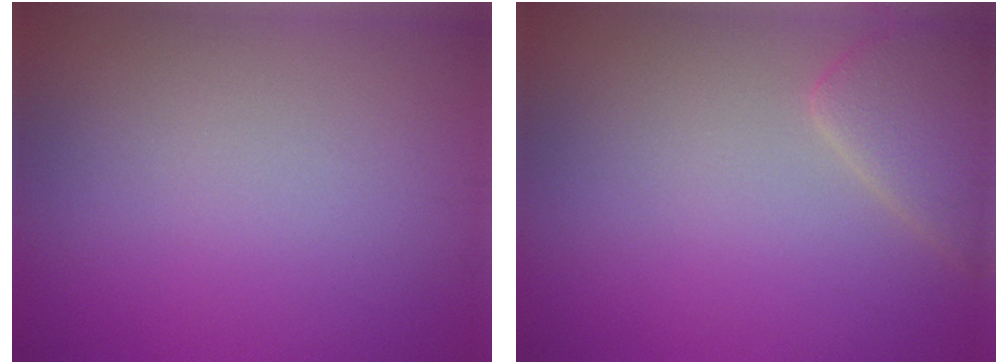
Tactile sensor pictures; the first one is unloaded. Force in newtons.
{"total": 3.3, "press": 3.3, "slide": 0.2}